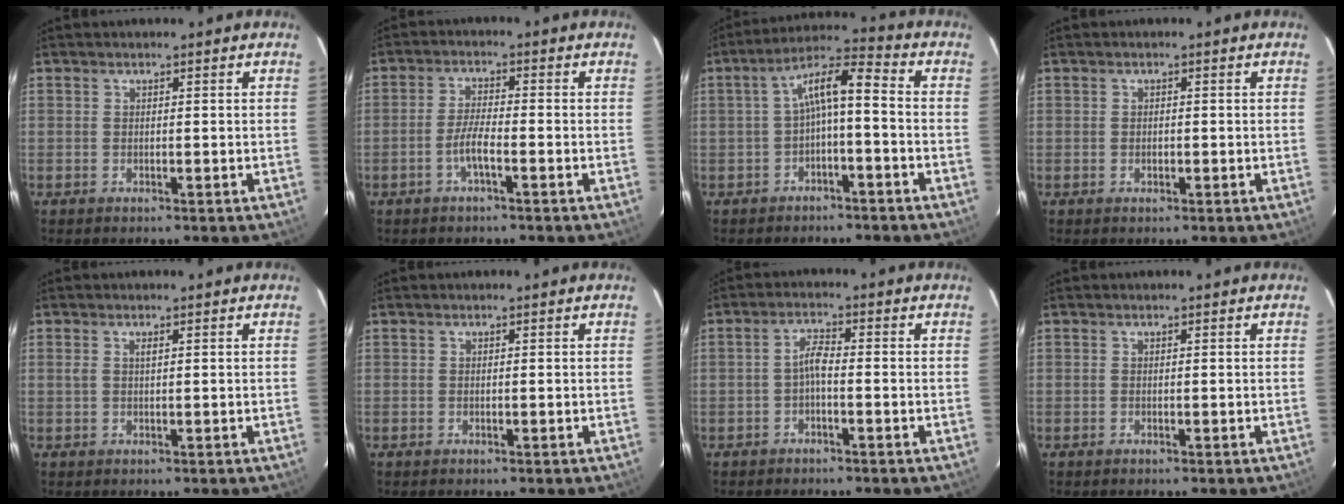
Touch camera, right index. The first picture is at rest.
{"total": 5.1, "force": [-2.6, 0.7, 4.3], "torque": [-0.092, 0.005, -0.050]}
{"total": 7.3, "force": [-1.9, 1.6, 6.9], "torque": [-0.143, 0.026, -0.030]}
{"total": 0.9, "force": [-0.2, 0.8, 0.5], "torque": [-0.006, 0.001, -0.003]}
{"total": 1.1, "force": [0.4, 0.3, 0.9], "torque": [-0.018, 0.002, 0.007]}
{"total": 0.0}
{"total": 2.5, "force": [-1.1, 0.5, 2.2], "torque": [-0.048, 0.010, -0.024]}
{"total": 0.0}